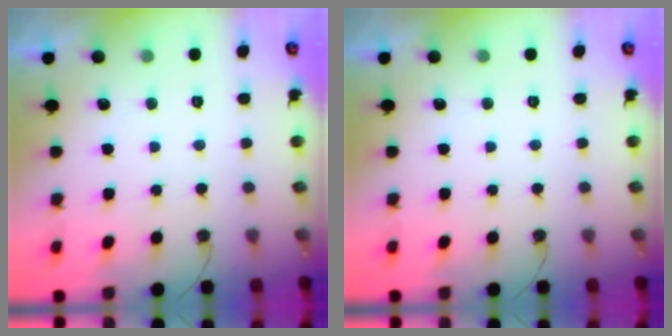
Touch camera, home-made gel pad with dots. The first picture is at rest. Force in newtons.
{"total": 0.0}